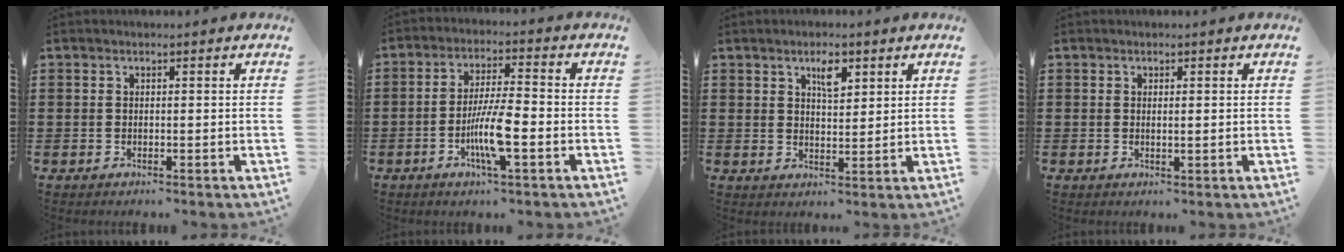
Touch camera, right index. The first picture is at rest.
{"total": 7.9, "force": [-2.6, 1.3, 7.3], "torque": [-0.146, -0.009, -0.050]}
{"total": 3.9, "force": [2.2, 1.4, 2.8], "torque": [-0.046, -0.001, 0.035]}
{"total": 0.8, "force": [0.1, 0.0, 0.8], "torque": [-0.015, -0.001, 0.002]}